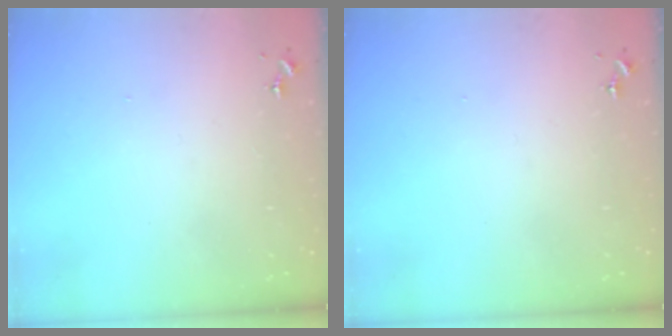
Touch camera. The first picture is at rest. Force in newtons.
{"total": 0.0}